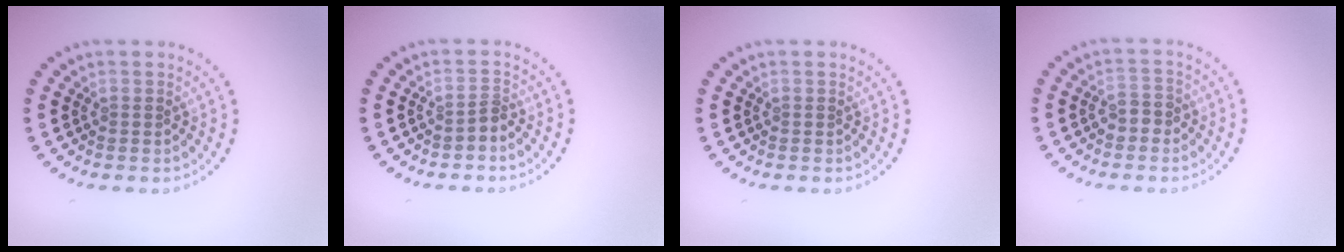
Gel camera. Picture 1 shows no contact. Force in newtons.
{"total": 1.0, "press": 0.6, "slide": 0.8}
{"total": 0.0}
{"total": 1.7, "press": 1.6, "slide": 0.5}